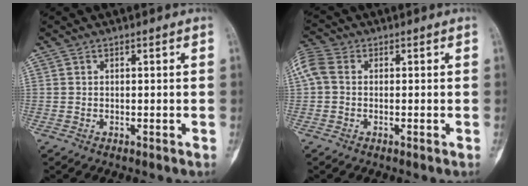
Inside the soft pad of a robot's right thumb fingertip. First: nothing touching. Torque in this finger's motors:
{"motor_torque": [0.23, 0.08, 0.51, 0.13, 0.06]}